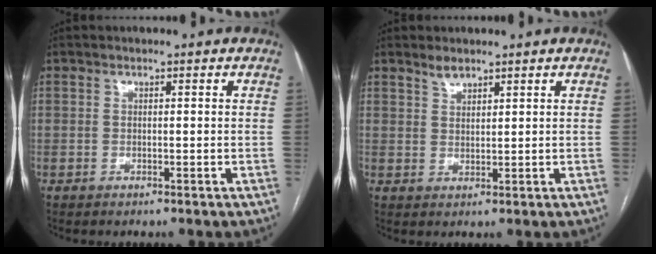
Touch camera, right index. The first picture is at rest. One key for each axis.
{"total": 2.2, "fx": 1.9, "fy": 0.8, "fz": 0.7, "tx": -0.011, "ty": 0.000, "tz": 0.037}